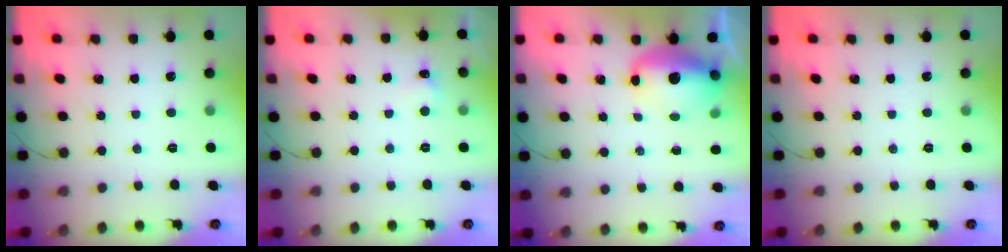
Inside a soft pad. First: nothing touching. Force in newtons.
{"total": 4.9, "press": 4.7, "slide": 1.1}
{"total": 11.3, "press": 11.0, "slide": 2.7}
{"total": 0.0}